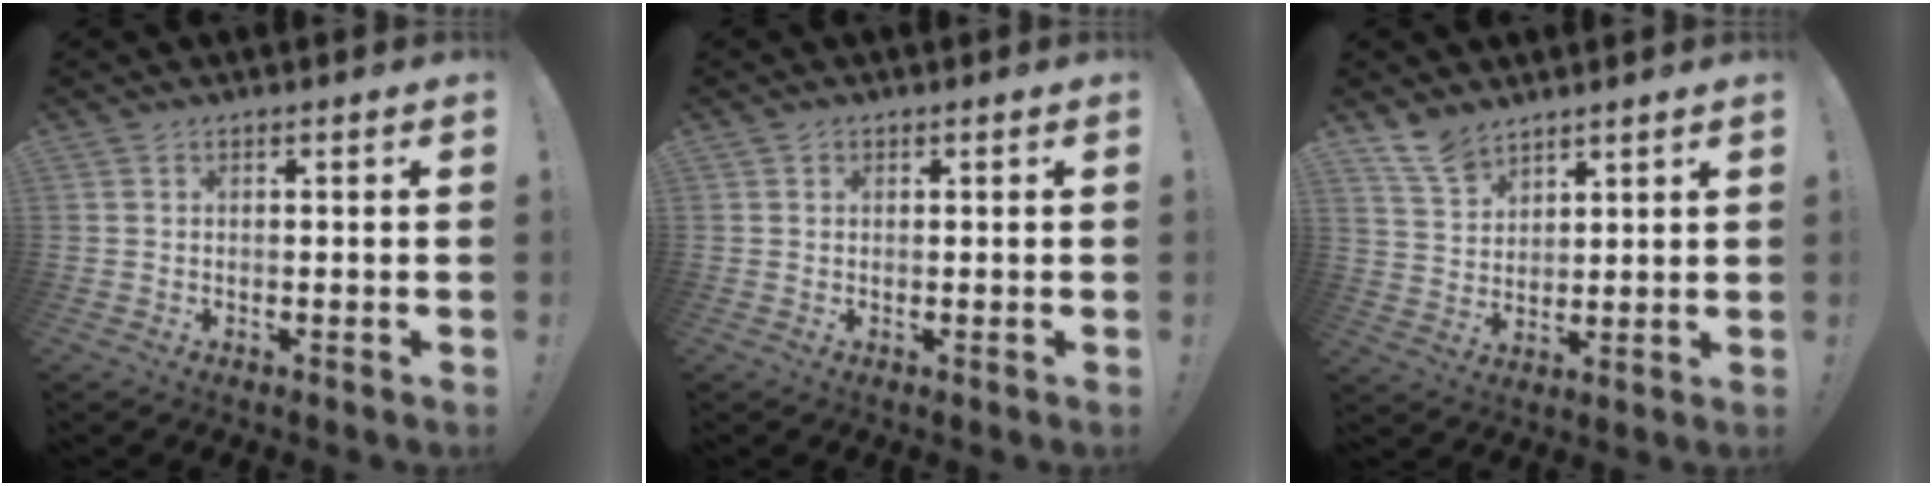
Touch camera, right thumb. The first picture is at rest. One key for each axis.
{"total": 0.7, "fx": 0.4, "fy": 0.6, "fz": 0.0, "tx": 0.006, "ty": -0.001, "tz": 0.006}
{"total": 8.8, "fx": 7.2, "fy": 4.5, "fz": 2.2, "tx": -0.045, "ty": -0.050, "tz": 0.141}